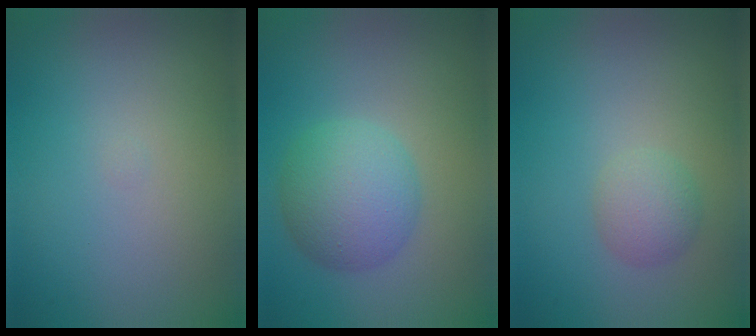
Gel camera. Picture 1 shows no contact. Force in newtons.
{"total": 5.3, "press": 5.3, "slide": 0.0}
{"total": 2.0, "press": 2.0, "slide": 0.1}